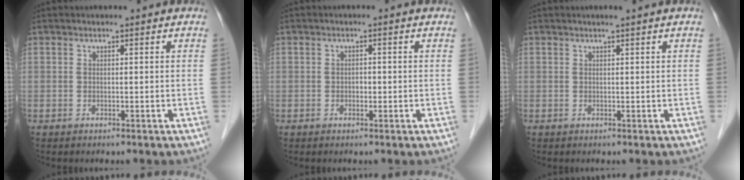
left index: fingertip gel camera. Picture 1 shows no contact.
{"total": 1.0, "force": [-0.4, 0.7, 0.7], "torque": [-0.005, -0.001, -0.007]}
{"total": 1.1, "force": [0.8, -0.3, 0.7], "torque": [-0.005, 0.000, 0.016]}